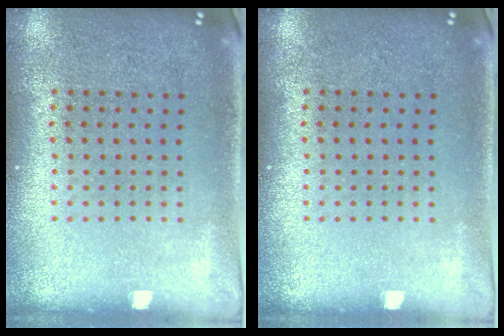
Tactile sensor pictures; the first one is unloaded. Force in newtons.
{"total": 0.0}